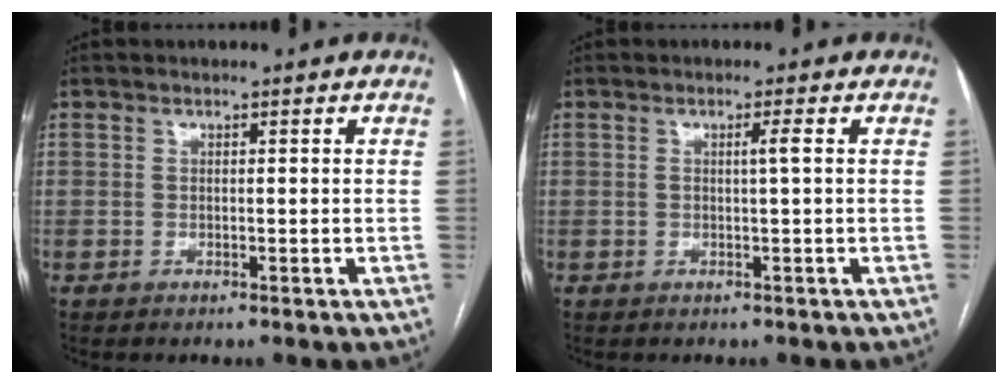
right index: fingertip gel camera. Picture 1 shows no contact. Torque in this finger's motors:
{"motor_torque": [-0.02, 0.05, -0.07, 0.01]}